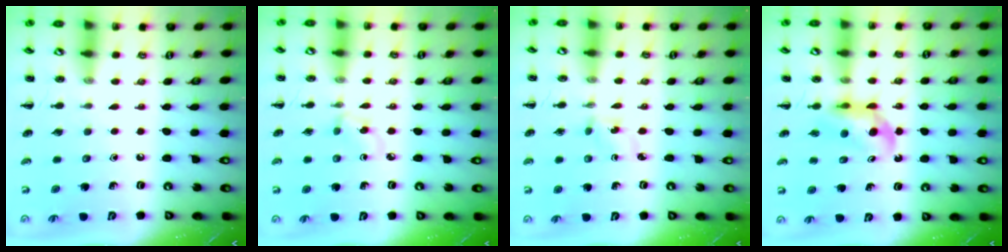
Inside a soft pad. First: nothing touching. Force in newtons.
{"total": 2.7, "press": 2.5, "slide": 1.1}
{"total": 2.5, "press": 2.4, "slide": 0.8}
{"total": 5.0, "press": 4.9, "slide": 0.7}